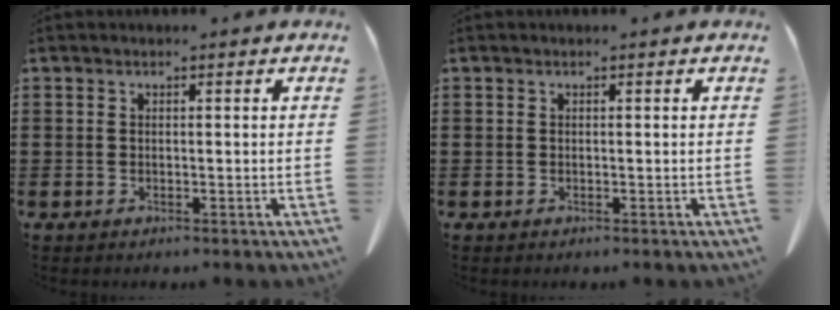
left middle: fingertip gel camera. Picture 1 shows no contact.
{"total": 0.0}